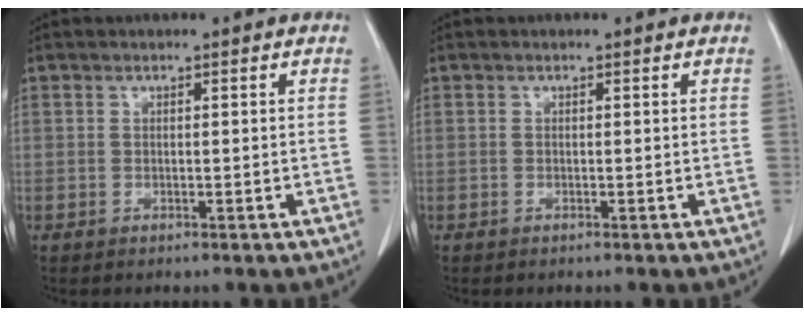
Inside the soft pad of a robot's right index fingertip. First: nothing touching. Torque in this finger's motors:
{"motor_torque": [-0.07, 0.03, 0.10, 0.00]}